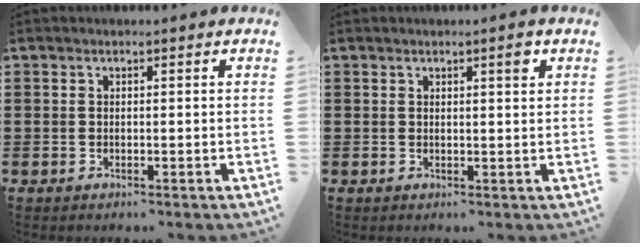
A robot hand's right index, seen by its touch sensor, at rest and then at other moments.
{"total": 2.1, "force": [1.2, 0.3, 1.8], "torque": [-0.026, 0.002, 0.016]}